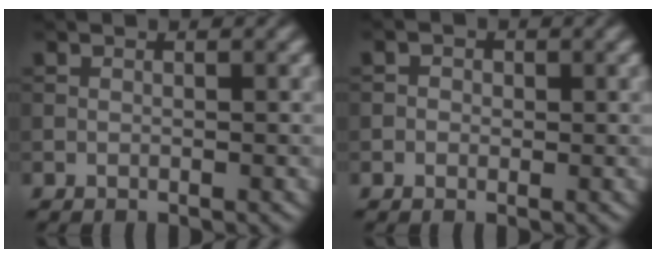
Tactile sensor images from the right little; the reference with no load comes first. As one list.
[{"total": 1.1, "force": [0.1, 1.0, 0.4], "torque": [-0.002, -0.001, -0.007]}]